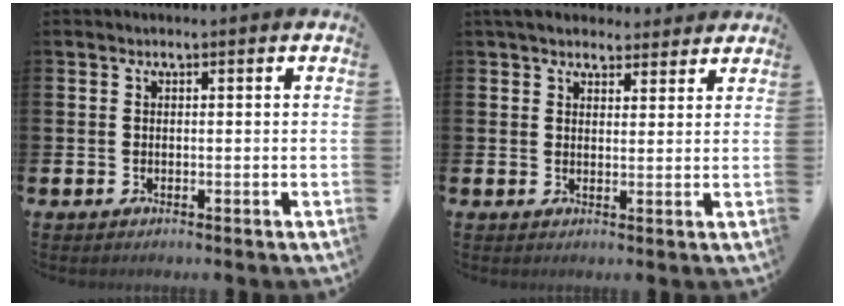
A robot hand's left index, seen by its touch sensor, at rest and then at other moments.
{"total": 4.6, "force": [4.2, 1.7, 0.7], "torque": [-0.022, -0.013, 0.079]}